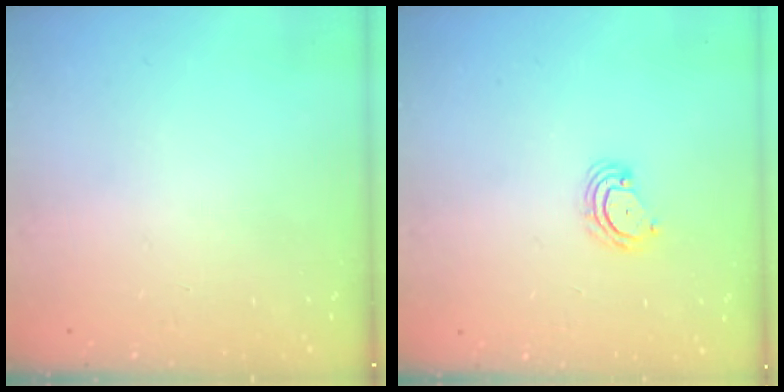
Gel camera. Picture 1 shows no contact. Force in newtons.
{"total": 5.0, "press": 4.9, "slide": 0.4}